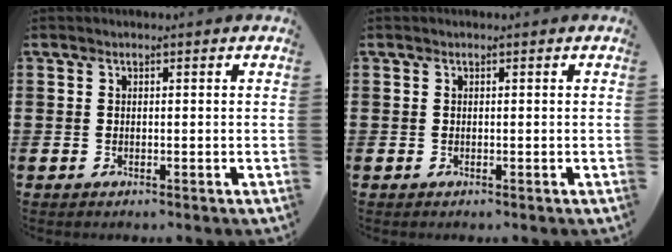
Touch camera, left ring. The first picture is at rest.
{"total": 0.0}